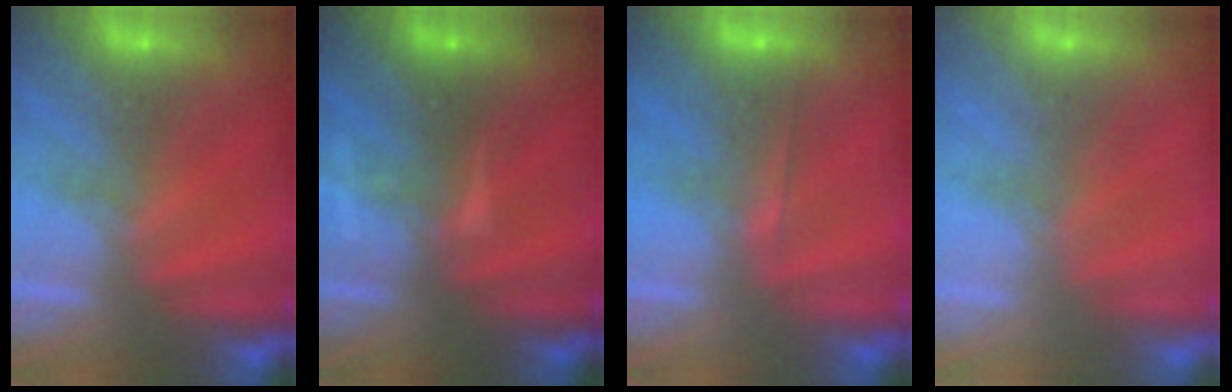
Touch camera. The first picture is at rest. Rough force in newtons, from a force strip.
{"total": 3.3}
{"total": 1.9}
{"total": 2.3}